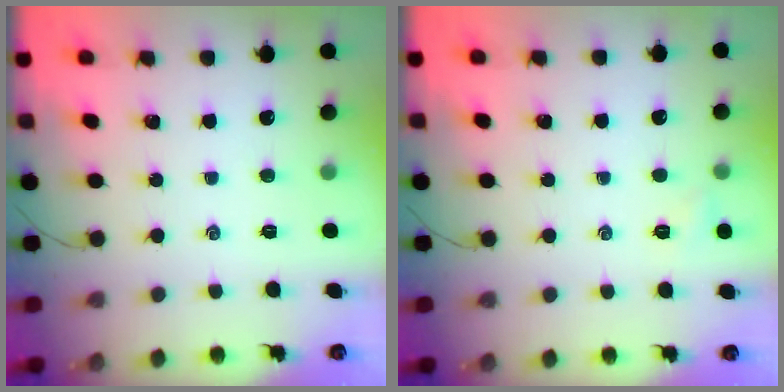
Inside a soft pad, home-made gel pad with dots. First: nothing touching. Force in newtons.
{"total": 3.5, "press": 3.3, "slide": 1.2}